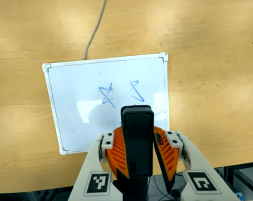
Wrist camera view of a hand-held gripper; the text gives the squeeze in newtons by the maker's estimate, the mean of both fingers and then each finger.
{"total": 9.1, "left": 8.7, "right": 9.5}